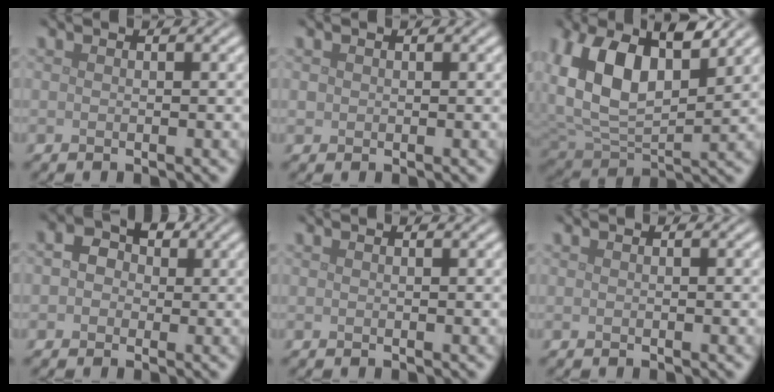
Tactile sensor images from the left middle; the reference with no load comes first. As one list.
[{"total": 0.6, "force": [0.2, 0.6, 0.1], "torque": [0.003, -0.001, 0.003]}, {"total": 10.5, "force": [3.8, 5.8, 7.9], "torque": [-0.166, 0.000, 0.069]}, {"total": 2.5, "force": [0.0, 2.2, 1.2], "torque": [-0.012, 0.005, -0.006]}, {"total": 0.0}, {"total": 0.0}]